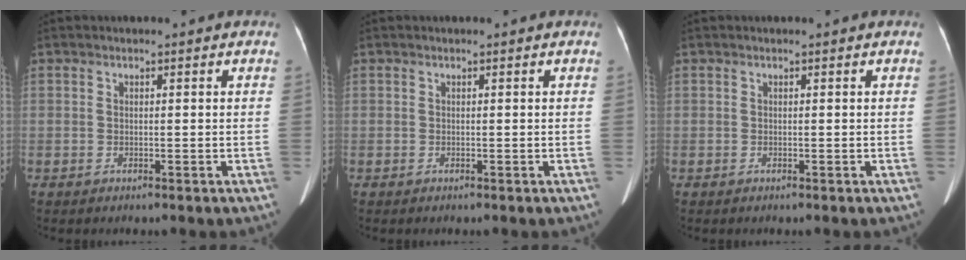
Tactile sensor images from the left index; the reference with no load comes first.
{"total": 0.0}
{"total": 0.0}